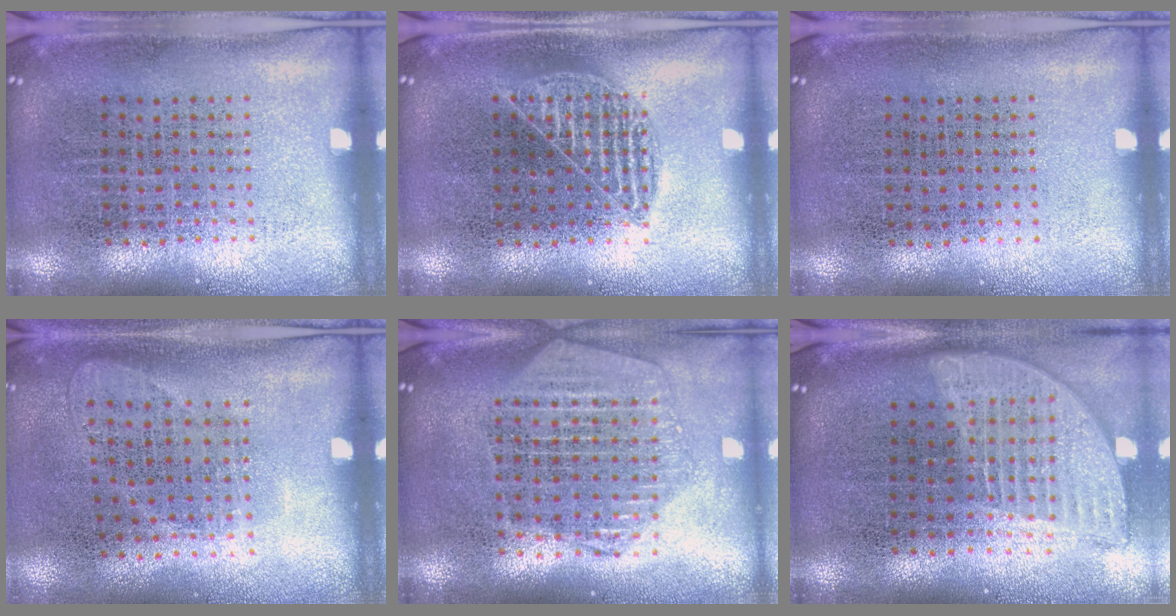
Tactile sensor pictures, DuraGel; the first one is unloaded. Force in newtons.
{"total": 1.5, "press": 1.5, "slide": 0.3}
{"total": 0.0}
{"total": 1.0, "press": 0.8, "slide": 0.5}
{"total": 2.2, "press": 2.0, "slide": 1.0}
{"total": 2.0, "press": 1.6, "slide": 1.2}